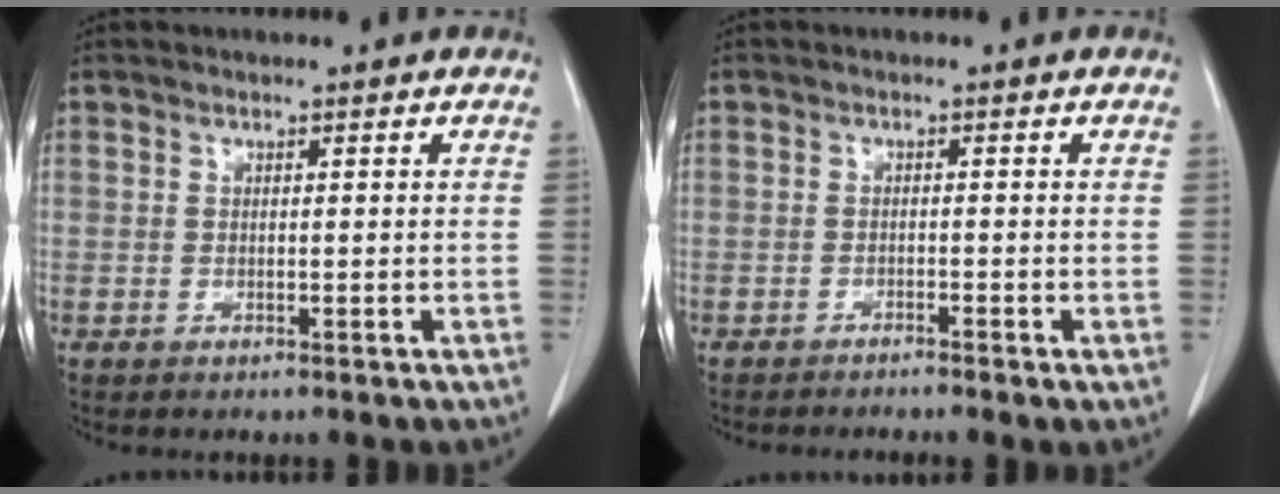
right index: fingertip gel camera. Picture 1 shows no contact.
{"total": 2.5, "force": [-2.0, -0.2, 1.5], "torque": [-0.016, 0.001, -0.030]}